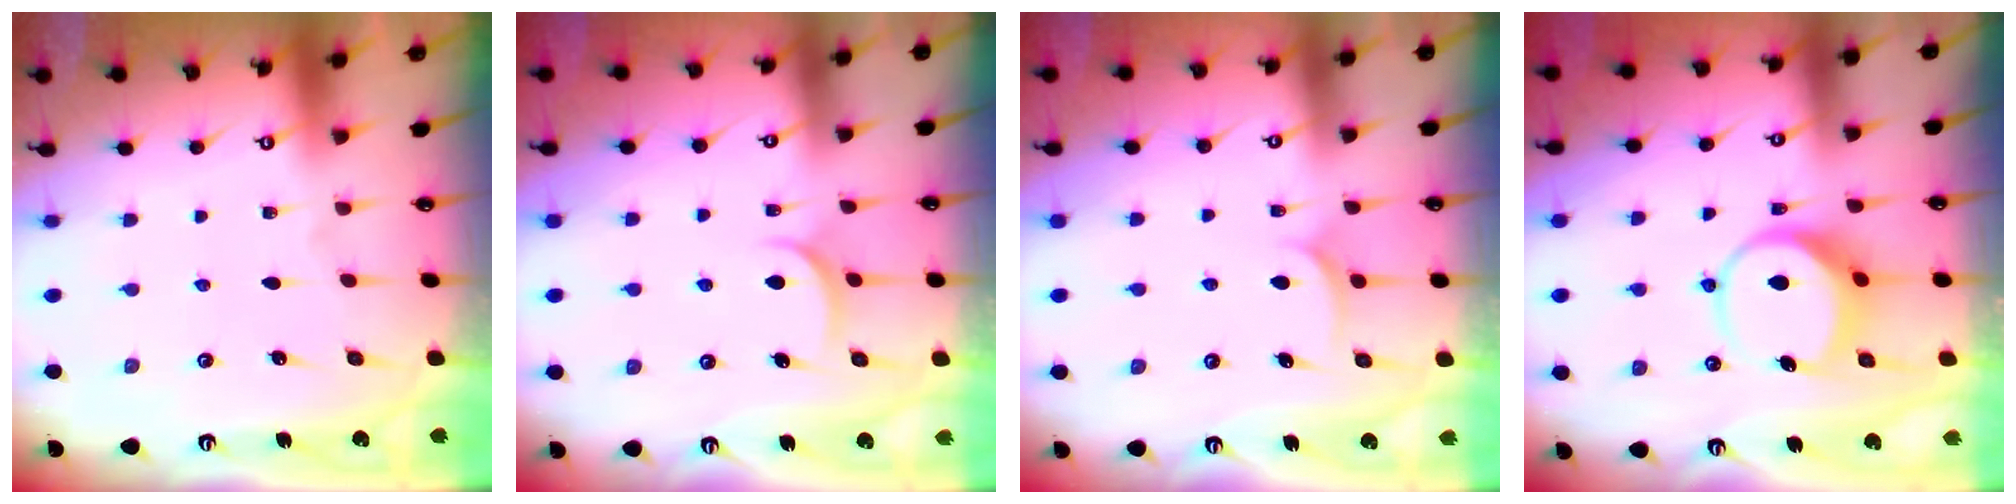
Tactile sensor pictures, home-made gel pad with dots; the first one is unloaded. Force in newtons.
{"total": 4.1, "press": 4.0, "slide": 0.7}
{"total": 5.7, "press": 5.7, "slide": 0.3}
{"total": 8.5, "press": 8.4, "slide": 0.9}